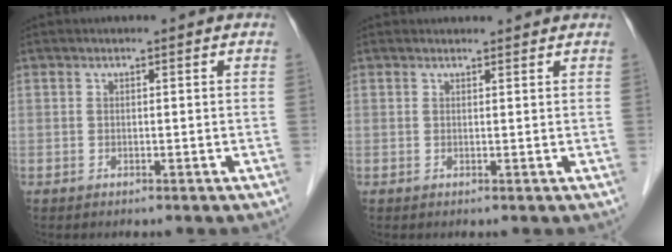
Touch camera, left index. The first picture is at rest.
{"total": 2.4, "force": [2.3, 0.5, 0.2], "torque": [-0.009, 0.012, 0.028]}